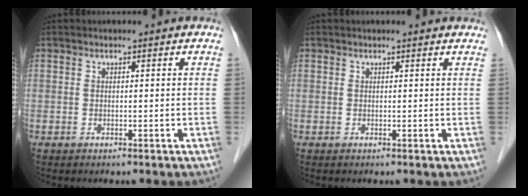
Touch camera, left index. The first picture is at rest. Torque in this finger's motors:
{"motor_torque": [0.16, -0.12, -0.03, -0.01]}